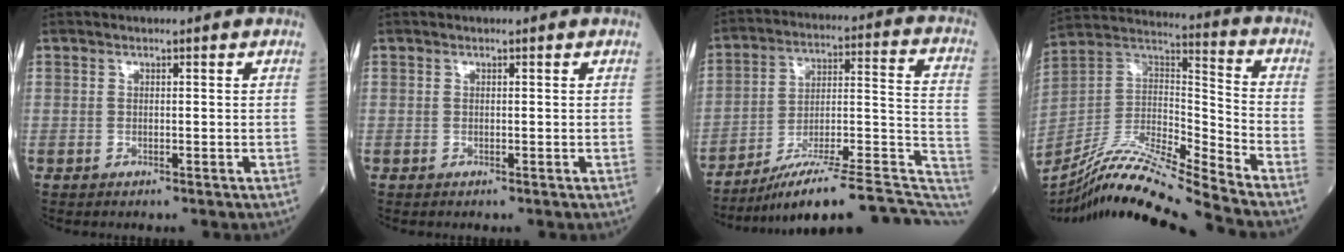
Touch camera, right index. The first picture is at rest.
{"total": 0.0}
{"total": 24.3, "force": [-20.1, 2.3, 13.4], "torque": [-0.122, 0.025, -0.293]}
{"total": 18.6, "force": [-16.8, -1.8, 7.6], "torque": [-0.145, 0.018, -0.308]}